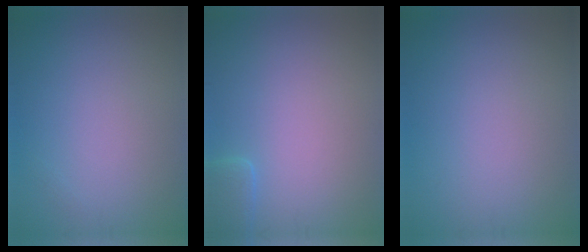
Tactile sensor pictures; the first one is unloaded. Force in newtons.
{"total": 1.4, "press": 1.4, "slide": 0.1}
{"total": 0.0}